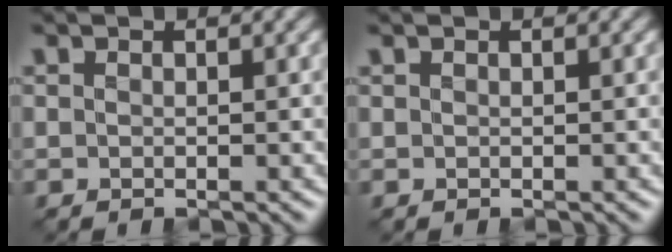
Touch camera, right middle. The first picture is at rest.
{"total": 0.0}